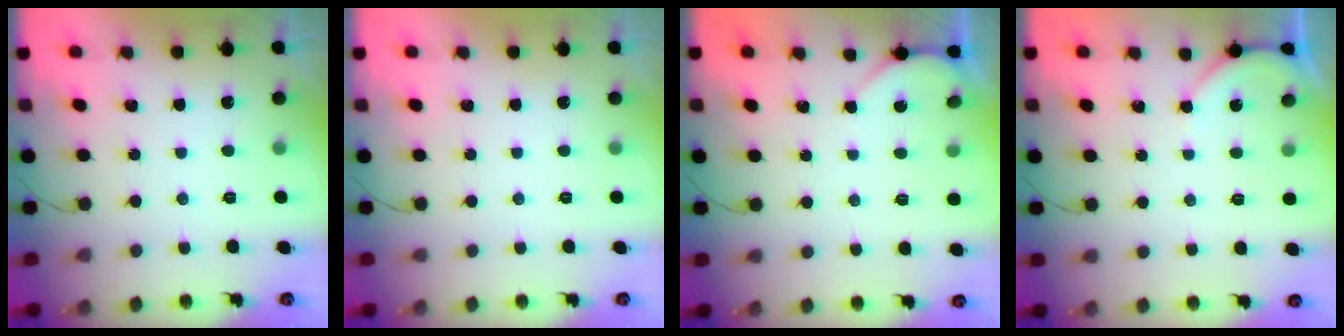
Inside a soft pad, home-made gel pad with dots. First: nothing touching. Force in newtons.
{"total": 0.0}
{"total": 1.8, "press": 1.8, "slide": 0.2}
{"total": 2.7, "press": 2.6, "slide": 0.6}